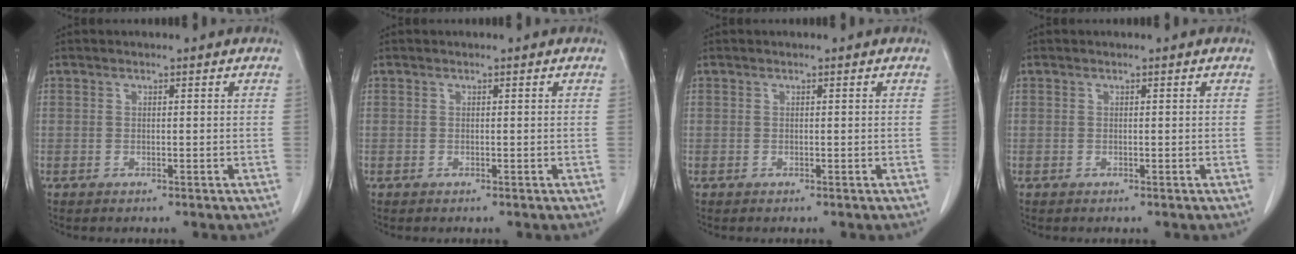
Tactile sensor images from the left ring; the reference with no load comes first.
{"total": 0.0}
{"total": 0.0}
{"total": 0.0}